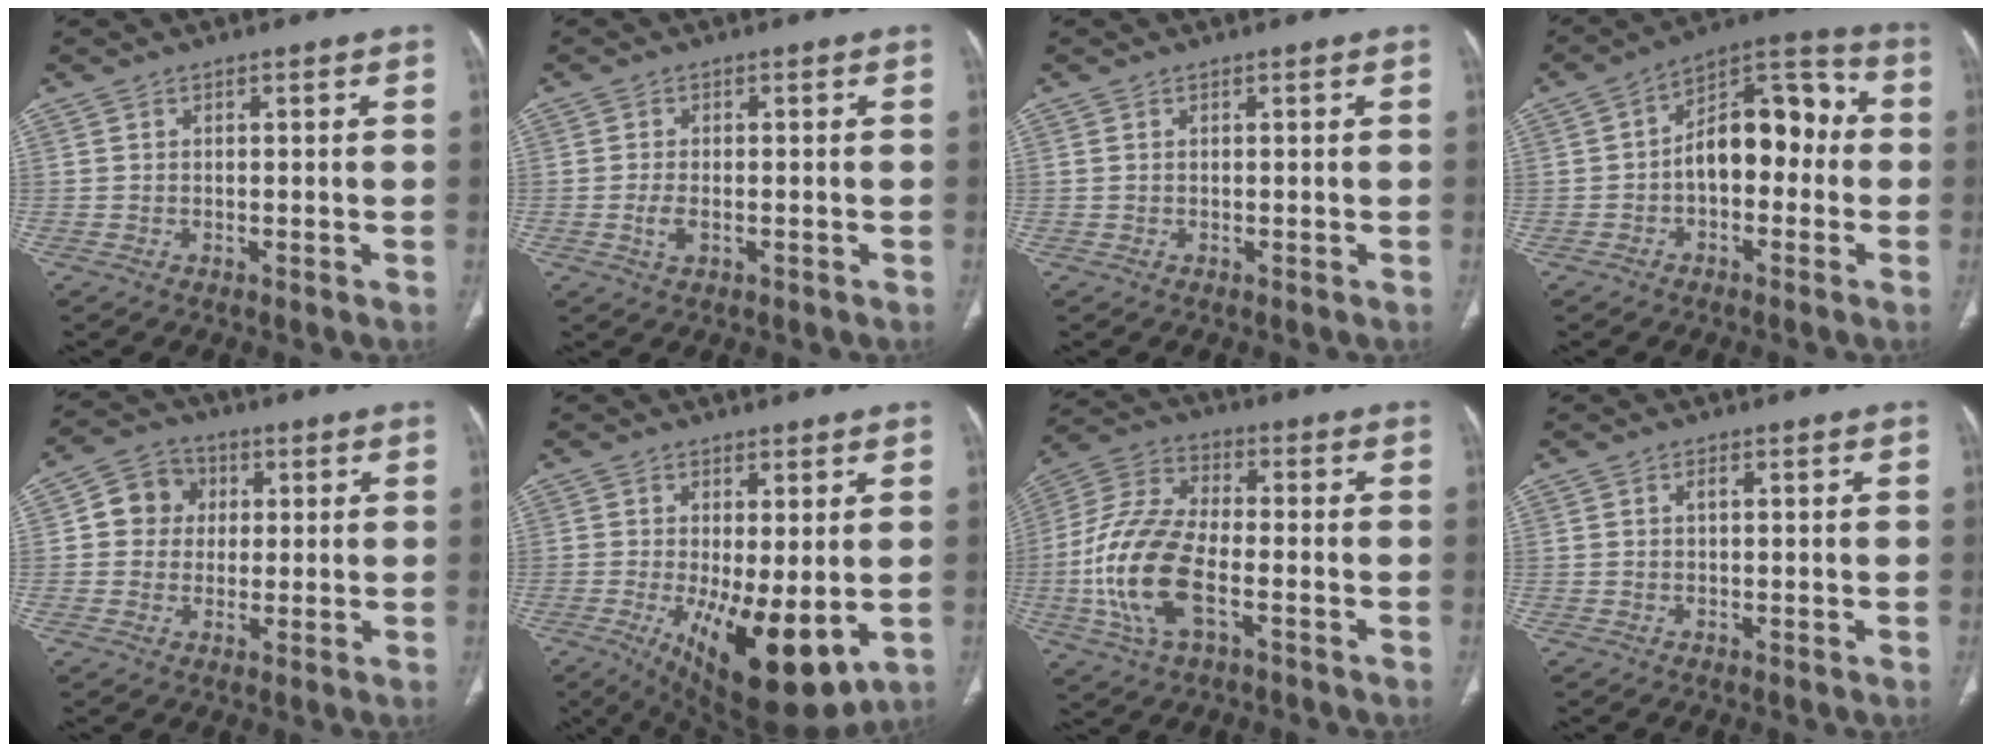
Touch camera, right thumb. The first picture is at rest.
{"total": 2.7, "force": [-0.7, 1.4, 2.2], "torque": [-0.050, -0.001, -0.013]}
{"total": 0.0}
{"total": 13.4, "force": [-0.9, 7.9, 10.7], "torque": [-0.127, 0.048, -0.027]}
{"total": 7.4, "force": [1.3, 6.8, 2.7], "torque": [-0.014, 0.006, 0.012]}
{"total": 14.6, "force": [-3.1, 5.4, 13.2], "torque": [-0.207, -0.032, -0.027]}
{"total": 16.5, "force": [-4.4, 8.0, 13.8], "torque": [-0.300, 0.021, -0.083]}
{"total": 0.7, "force": [0.2, 0.2, 0.6], "torque": [-0.011, 0.001, 0.002]}